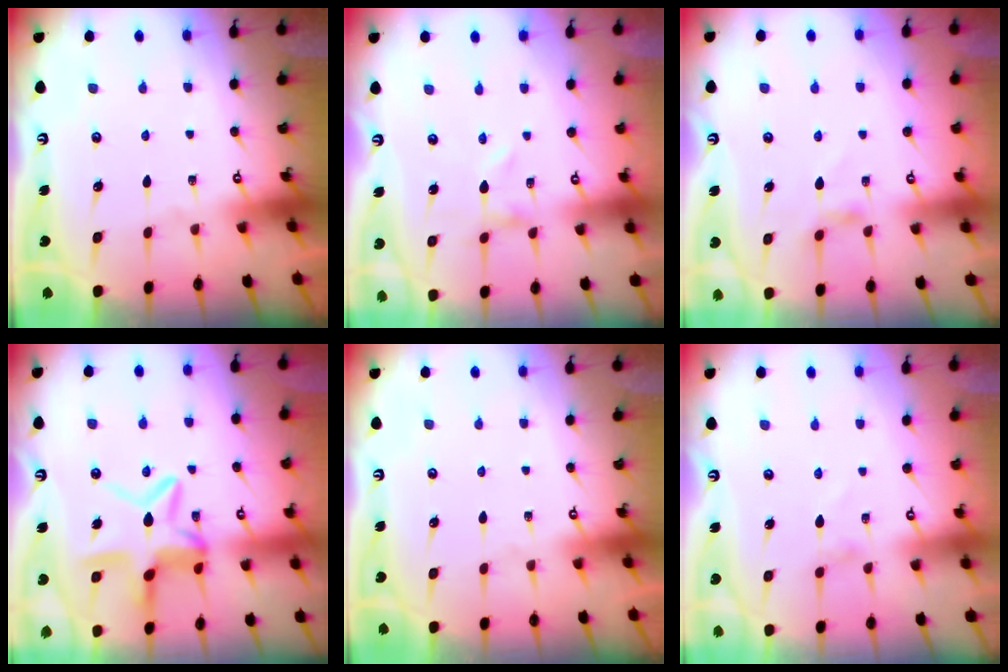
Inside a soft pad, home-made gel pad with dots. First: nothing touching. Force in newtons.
{"total": 0.0}
{"total": 4.2, "press": 4.2, "slide": 0.4}
{"total": 12.0, "press": 12.0, "slide": 1.1}
{"total": 0.0}
{"total": 0.5, "press": 0.5, "slide": 0.1}